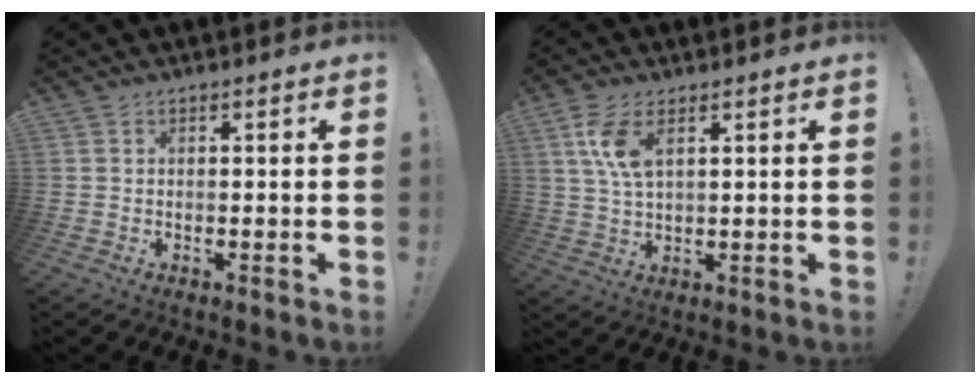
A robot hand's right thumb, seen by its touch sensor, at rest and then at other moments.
{"total": 8.2, "force": [3.5, 3.7, 6.4], "torque": [-0.133, -0.009, 0.062]}